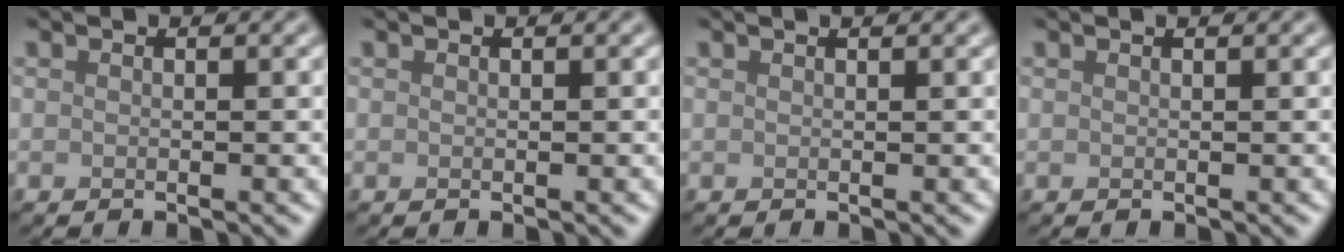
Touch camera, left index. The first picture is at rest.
{"total": 0.0}
{"total": 0.9, "force": [0.7, 0.3, 0.5], "torque": [-0.003, 0.002, 0.005]}
{"total": 0.6, "force": [0.5, 0.1, 0.3], "torque": [-0.001, 0.004, 0.006]}